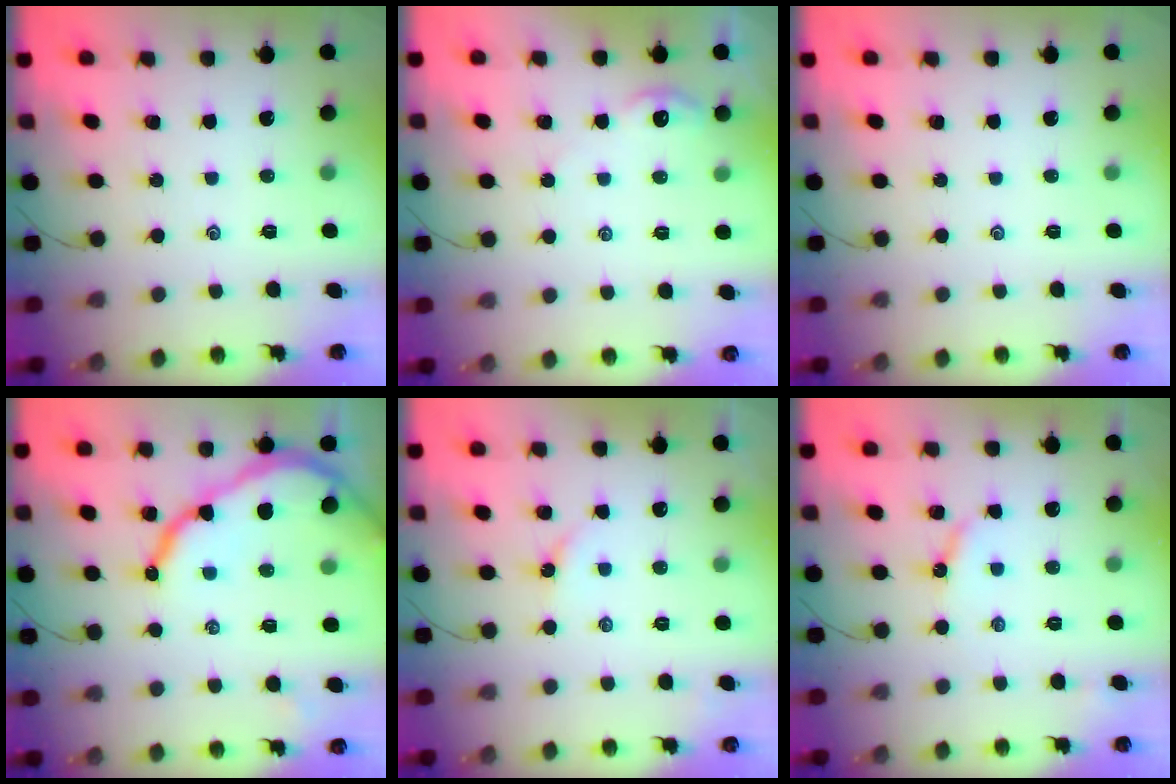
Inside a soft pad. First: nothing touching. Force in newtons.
{"total": 3.7, "press": 3.7, "slide": 0.6}
{"total": 0.0}
{"total": 12.8, "press": 12.8, "slide": 1.3}
{"total": 2.0, "press": 1.9, "slide": 0.3}
{"total": 5.1, "press": 5.1, "slide": 0.4}